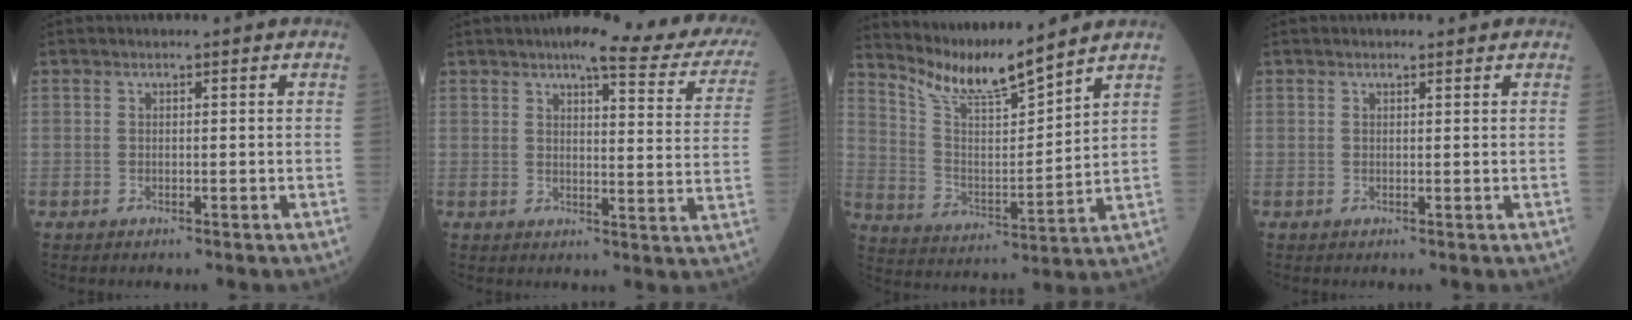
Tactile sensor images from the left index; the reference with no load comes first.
{"total": 18.1, "force": [14.9, 3.2, 9.8], "torque": [-0.105, -0.015, 0.156]}
{"total": 10.6, "force": [10.0, -0.7, 3.5], "torque": [-0.080, -0.004, 0.198]}
{"total": 0.8, "force": [0.6, 0.3, 0.4], "torque": [-0.015, 0.002, 0.007]}